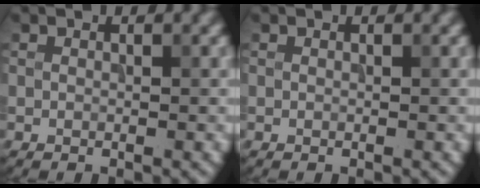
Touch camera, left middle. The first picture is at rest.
{"total": 0.0}